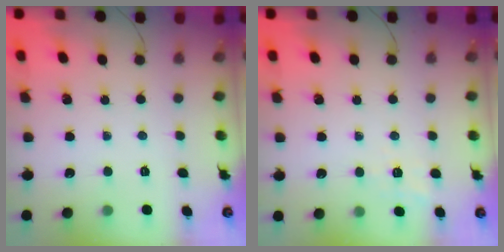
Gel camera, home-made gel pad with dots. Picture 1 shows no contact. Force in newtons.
{"total": 1.7, "press": 0.9, "slide": 1.5}